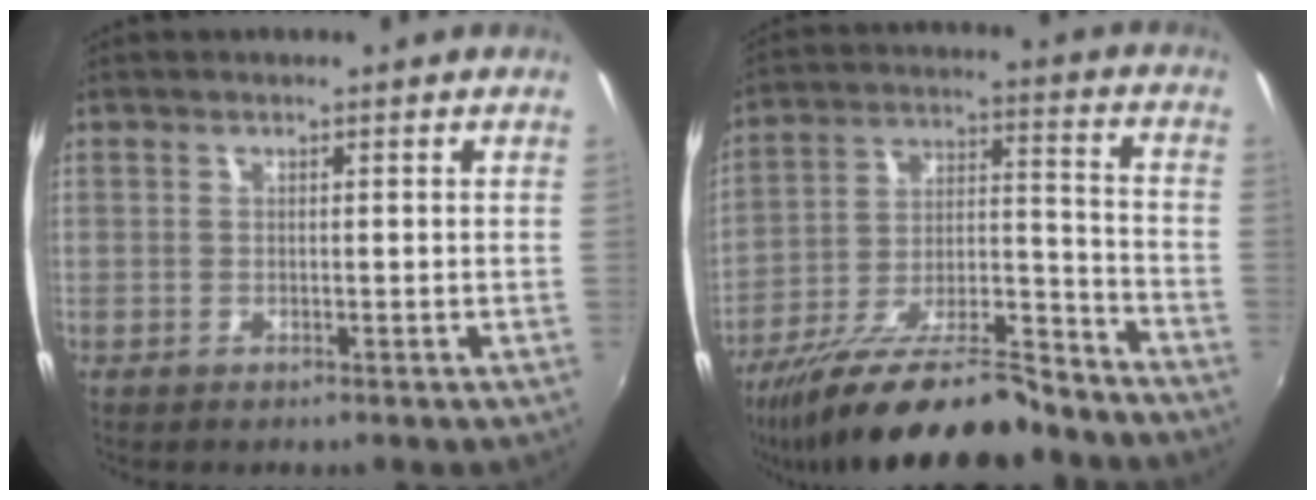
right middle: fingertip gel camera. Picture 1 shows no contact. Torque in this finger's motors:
{"motor_torque": [1.25, -0.89, 0.43, 0.21]}